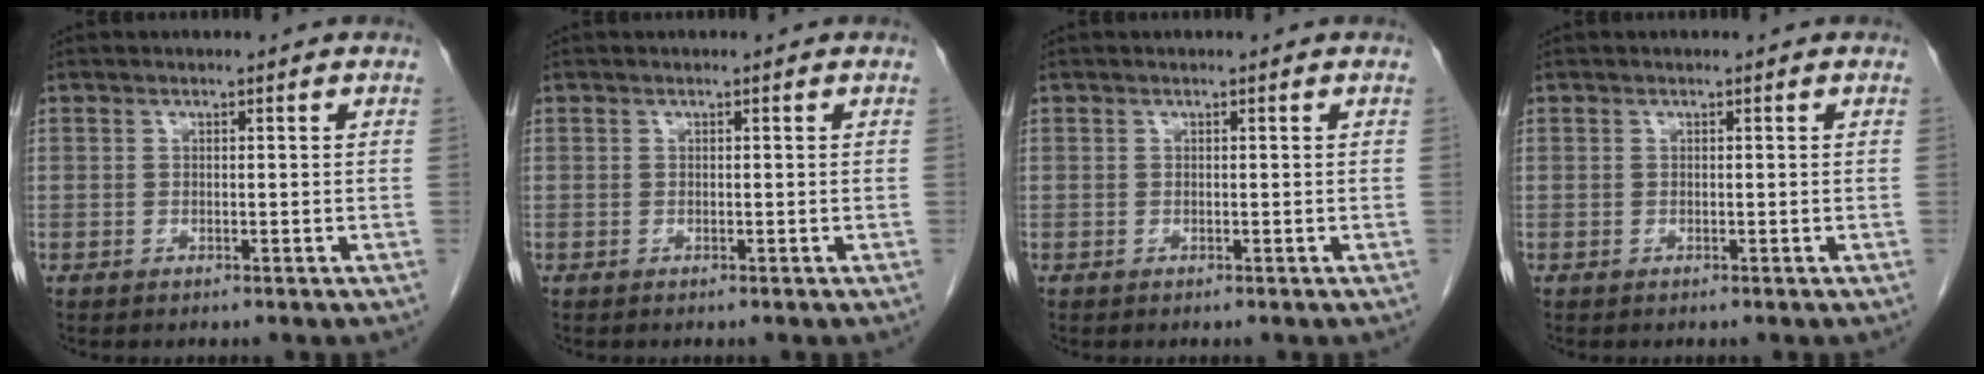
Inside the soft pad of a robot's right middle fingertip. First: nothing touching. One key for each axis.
{"total": 0.0}
{"total": 0.0}
{"total": 0.0}